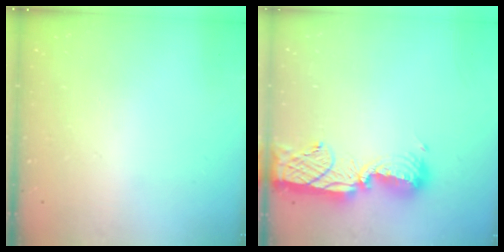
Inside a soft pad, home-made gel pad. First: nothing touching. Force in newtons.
{"total": 13.4, "press": 13.3, "slide": 1.0}